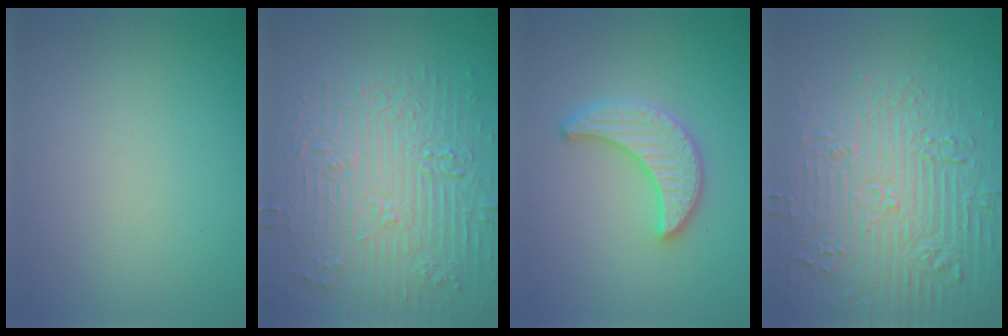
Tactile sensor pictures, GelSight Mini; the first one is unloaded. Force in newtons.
{"total": 9.8, "press": 6.9, "slide": 7.0}
{"total": 3.4, "press": 3.3, "slide": 0.6}
{"total": 8.0, "press": 7.7, "slide": 2.0}